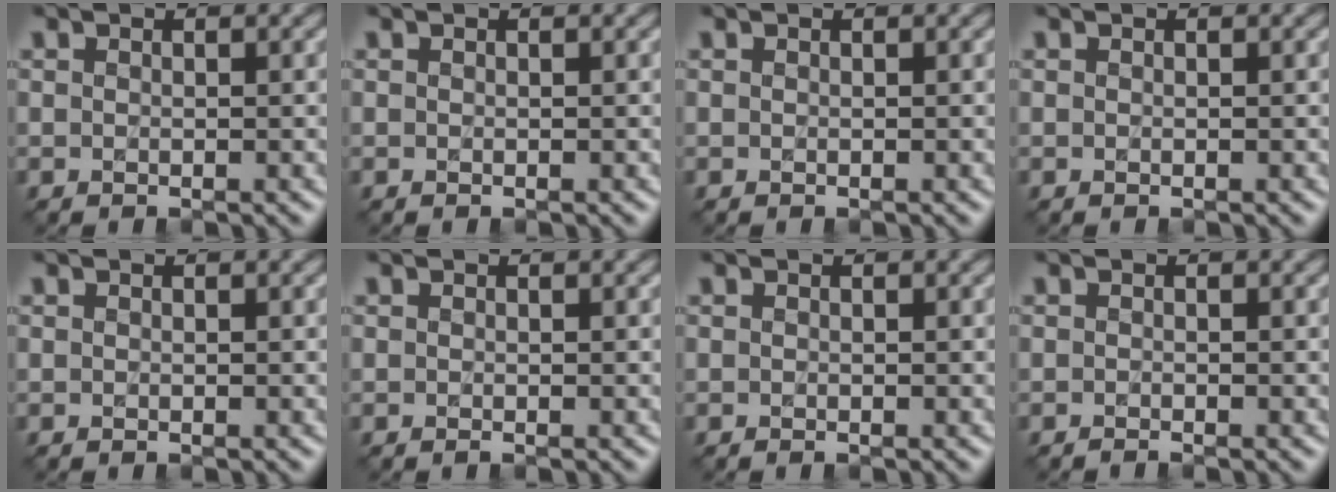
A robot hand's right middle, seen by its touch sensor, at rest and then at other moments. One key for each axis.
{"total": 0.0}
{"total": 0.0}
{"total": 0.0}
{"total": 0.0}
{"total": 0.0}
{"total": 0.0}
{"total": 0.7, "fx": -0.7, "fy": -0.1, "fz": 0.0, "tx": 0.004, "ty": -0.001, "tz": -0.010}